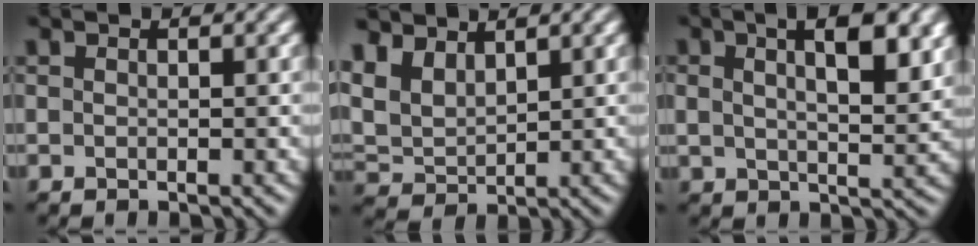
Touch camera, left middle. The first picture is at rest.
{"total": 4.9, "force": [3.1, 2.9, 2.6], "torque": [-0.071, 0.006, 0.058]}
{"total": 7.2, "force": [3.1, 2.6, 5.9], "torque": [-0.072, 0.016, 0.039]}